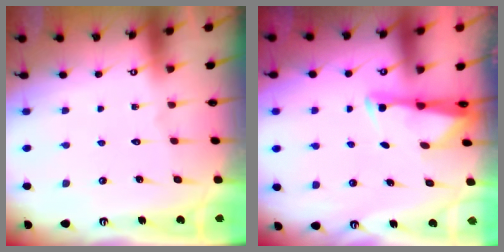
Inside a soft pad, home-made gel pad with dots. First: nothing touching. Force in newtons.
{"total": 2.7, "press": 2.6, "slide": 0.4}